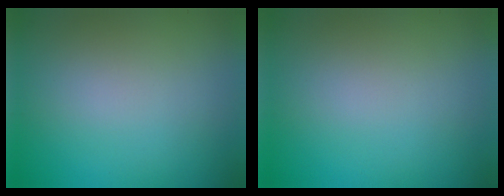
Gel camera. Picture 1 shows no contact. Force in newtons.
{"total": 0.0}